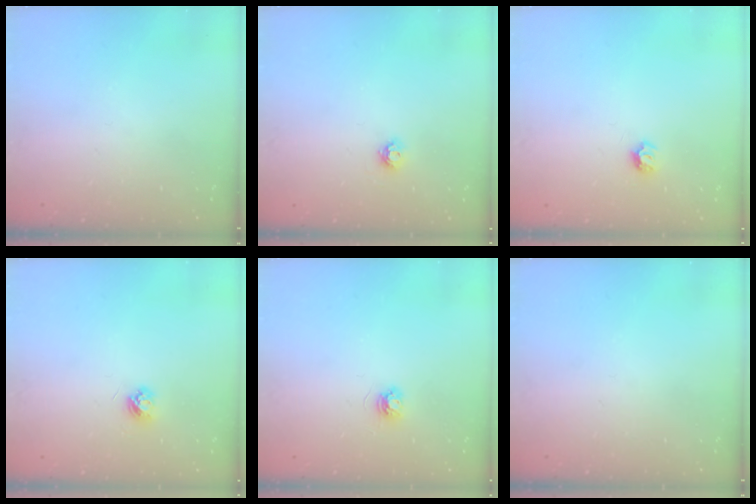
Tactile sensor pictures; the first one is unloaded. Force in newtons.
{"total": 4.3, "press": 4.3, "slide": 0.6}
{"total": 5.5, "press": 5.4, "slide": 0.6}
{"total": 3.6, "press": 3.5, "slide": 0.4}
{"total": 3.4, "press": 3.4, "slide": 0.4}
{"total": 0.0}